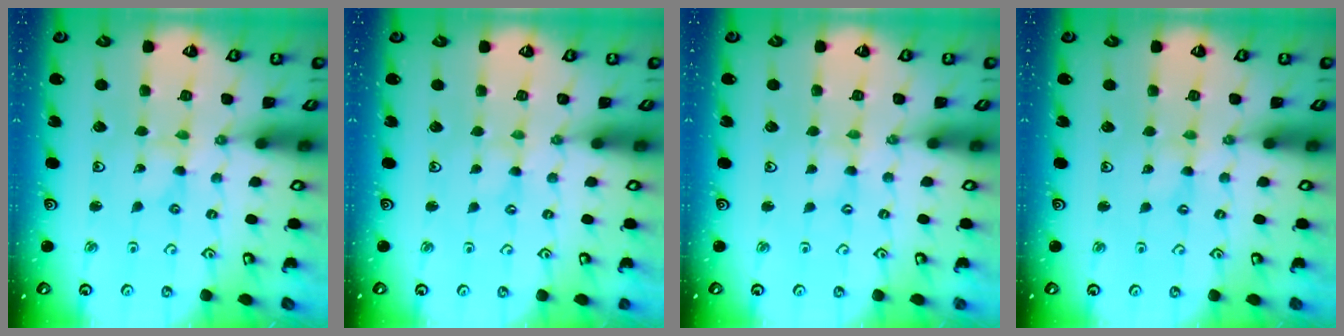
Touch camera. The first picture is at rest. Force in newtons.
{"total": 0.0}
{"total": 1.1, "press": 1.1, "slide": 0.2}
{"total": 1.2, "press": 1.1, "slide": 0.3}